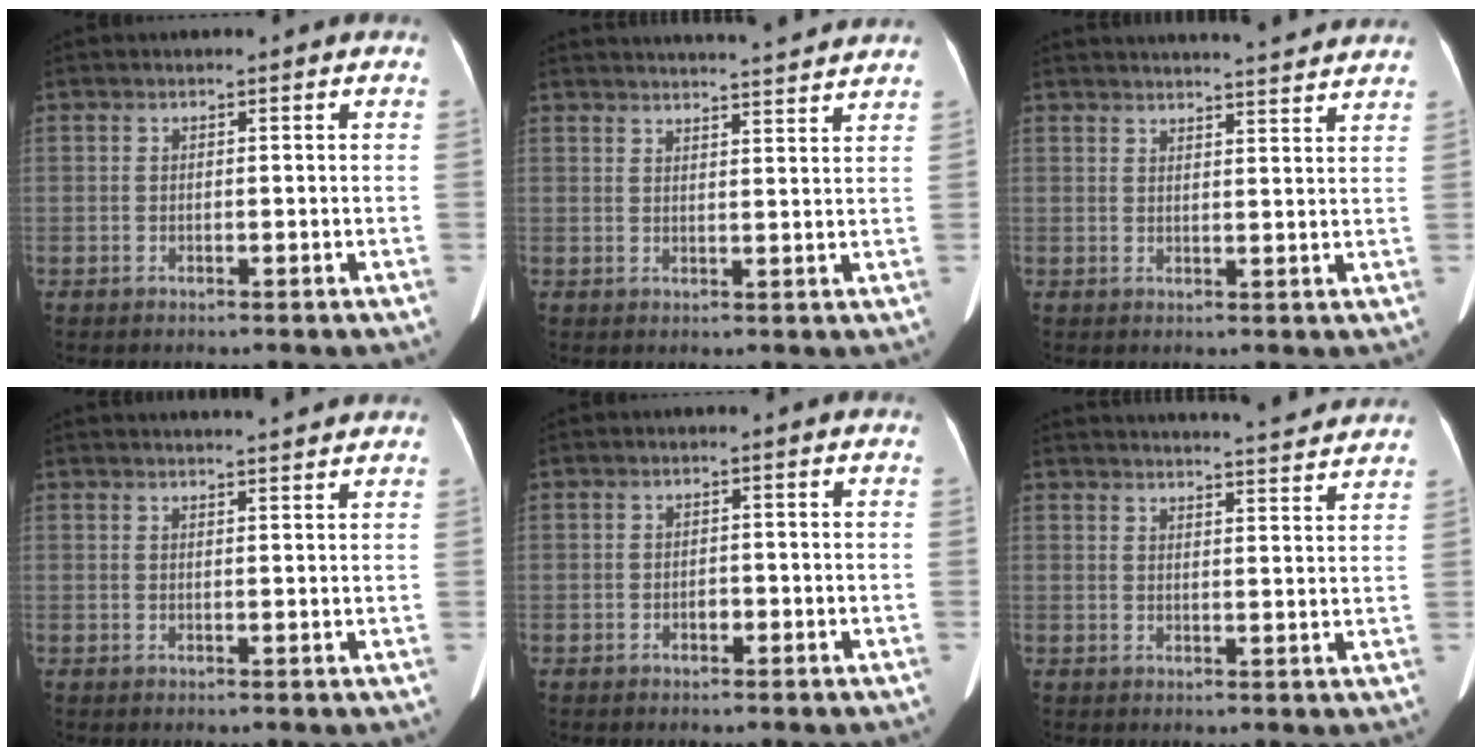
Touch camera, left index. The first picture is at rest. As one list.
[{"total": 13.9, "force": [13.3, -0.1, 4.0], "torque": [-0.060, 0.000, 0.165]}, {"total": 14.0, "force": [13.4, 0.3, 4.1], "torque": [-0.056, 0.002, 0.159]}, {"total": 7.2, "force": [6.8, -0.1, 2.2], "torque": [-0.032, 0.016, 0.076]}, {"total": 1.1, "force": [-0.6, 0.6, 0.7], "torque": [-0.010, 0.001, -0.007]}, {"total": 18.0, "force": [17.3, 0.8, 5.0], "torque": [-0.074, -0.006, 0.214]}]